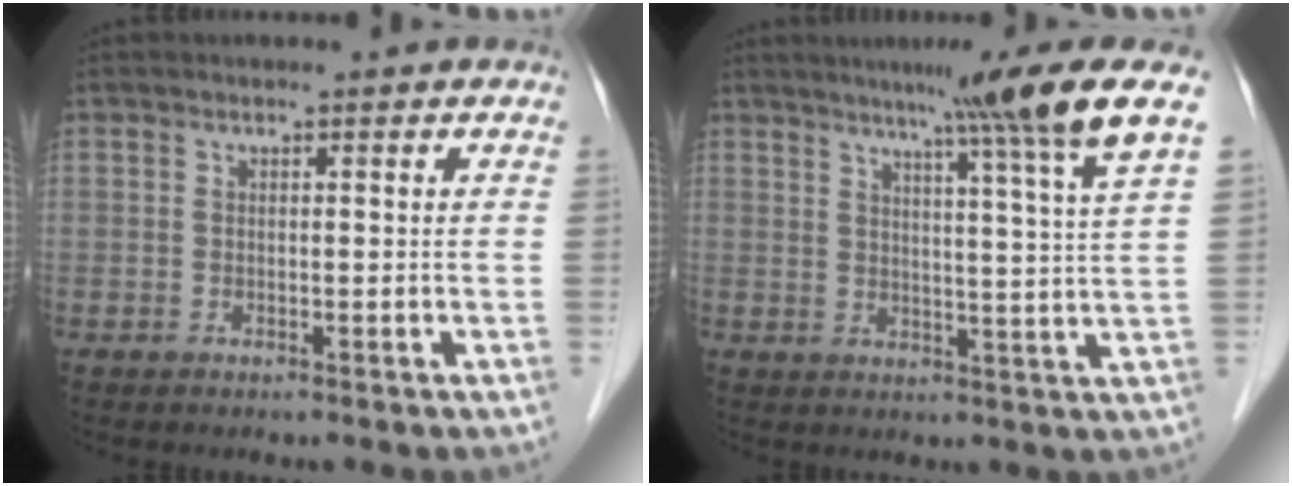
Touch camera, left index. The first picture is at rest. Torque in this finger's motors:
{"motor_torque": [0.60, -0.28, 0.16, 0.09]}